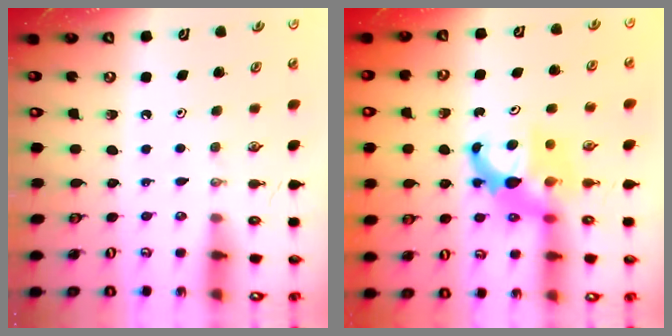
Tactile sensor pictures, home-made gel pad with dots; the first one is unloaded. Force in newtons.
{"total": 7.1, "press": 7.1, "slide": 0.5}